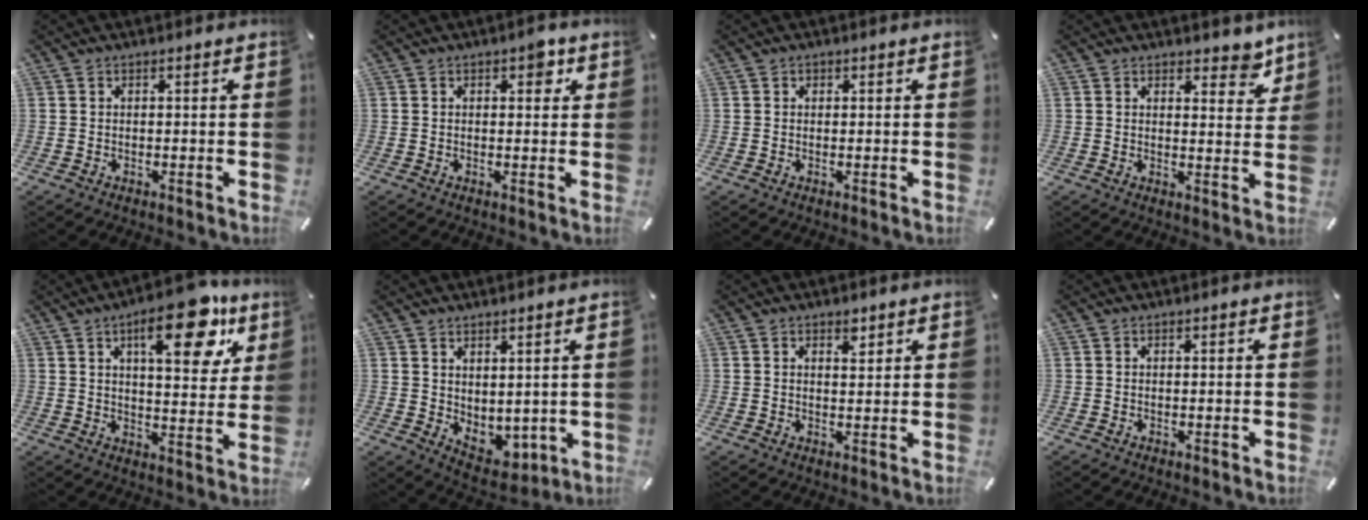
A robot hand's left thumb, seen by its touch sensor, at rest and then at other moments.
{"total": 3.4, "force": [1.2, 2.0, 2.5], "torque": [-0.022, -0.003, 0.011]}
{"total": 0.6, "force": [0.2, 0.5, 0.1], "torque": [-0.001, 0.005, 0.002]}
{"total": 5.6, "force": [4.2, 3.0, 2.1], "torque": [-0.005, -0.027, 0.068]}
{"total": 18.0, "force": [9.5, 7.2, 13.4], "torque": [-0.178, -0.042, 0.146]}
{"total": 4.0, "force": [2.2, 3.2, 1.1], "torque": [-0.004, -0.023, 0.044]}
{"total": 2.4, "force": [1.5, 1.3, 1.4], "torque": [-0.006, -0.010, 0.023]}
{"total": 0.0}